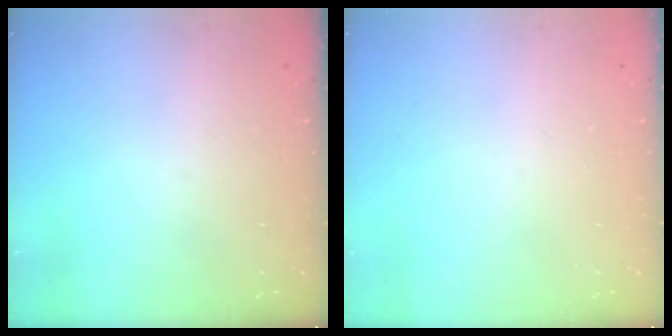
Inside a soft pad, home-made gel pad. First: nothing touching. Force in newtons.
{"total": 0.0}